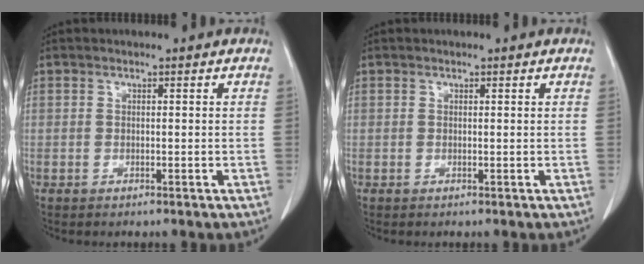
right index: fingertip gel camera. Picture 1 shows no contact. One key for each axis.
{"total": 0.0}